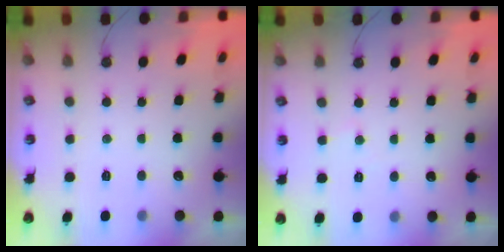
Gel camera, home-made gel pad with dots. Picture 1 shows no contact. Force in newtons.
{"total": 3.3, "press": 3.3, "slide": 0.5}